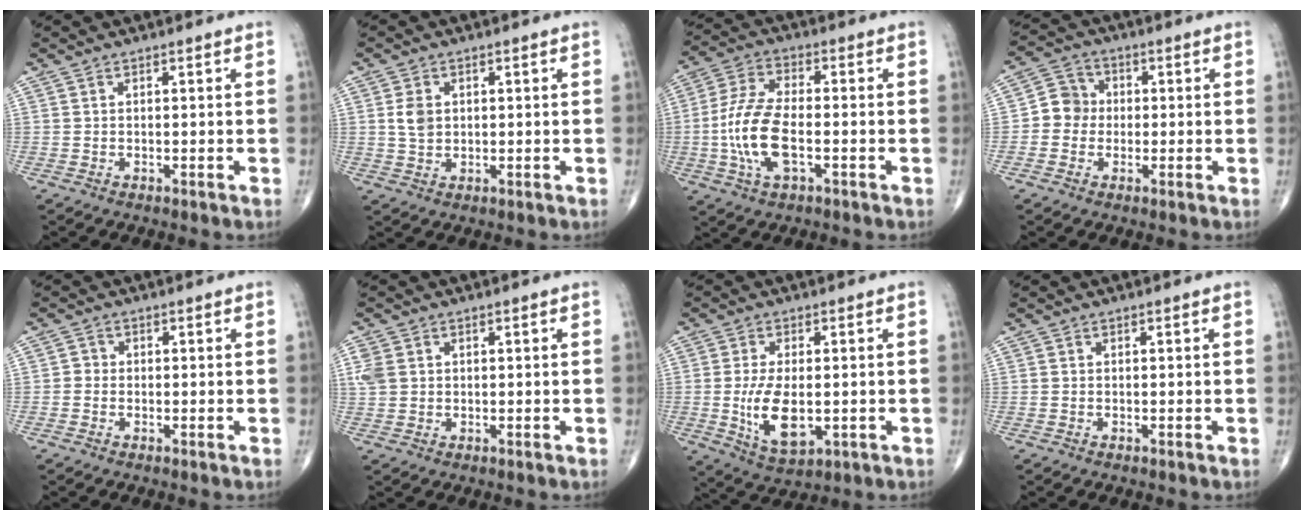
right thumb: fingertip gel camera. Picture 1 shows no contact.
{"total": 3.7, "force": [0.7, 2.7, 2.3], "torque": [-0.036, -0.002, 0.015]}
{"total": 12.0, "force": [-2.4, 5.3, 10.5], "torque": [-0.227, 0.016, -0.050]}
{"total": 5.9, "force": [-0.5, 5.5, 2.1], "torque": [-0.011, 0.017, -0.023]}
{"total": 1.5, "force": [-0.3, 1.4, 0.5], "torque": [0.002, 0.005, -0.010]}
{"total": 3.8, "force": [0.8, 3.0, 2.1], "torque": [-0.047, 0.006, 0.020]}
{"total": 9.9, "force": [-1.2, 4.9, 8.5], "torque": [-0.154, -0.016, -0.011]}
{"total": 0.0}